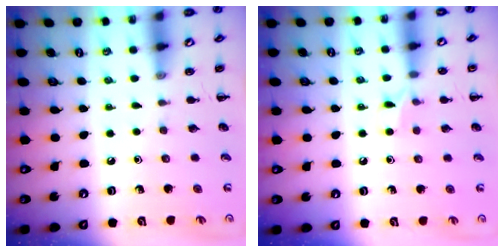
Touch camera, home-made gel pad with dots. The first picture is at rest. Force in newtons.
{"total": 6.3, "press": 5.9, "slide": 2.0}